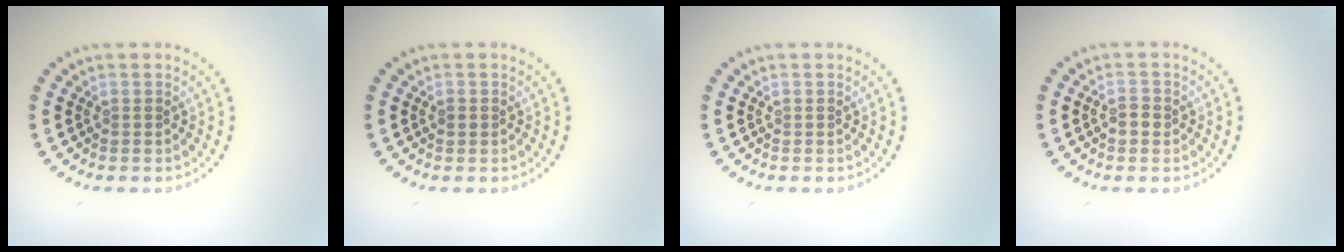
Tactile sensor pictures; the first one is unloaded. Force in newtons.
{"total": 0.8, "press": 0.8, "slide": 0.1}
{"total": 0.0}
{"total": 1.3, "press": 1.3, "slide": 0.2}